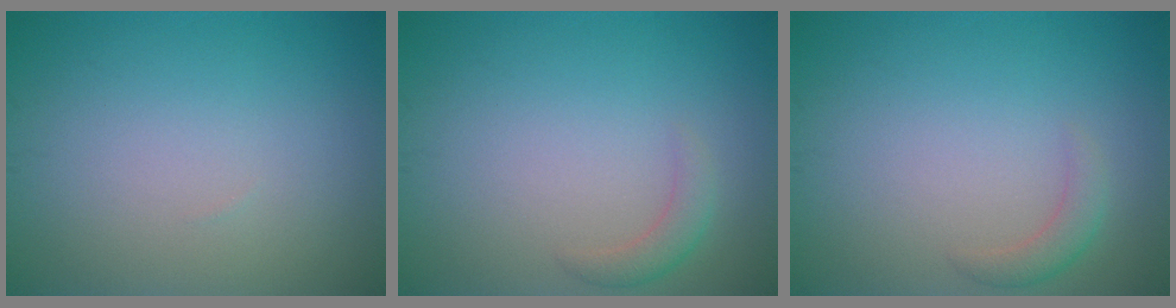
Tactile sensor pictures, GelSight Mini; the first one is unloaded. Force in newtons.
{"total": 1.5, "press": 1.5, "slide": 0.1}
{"total": 1.5, "press": 1.5, "slide": 0.1}